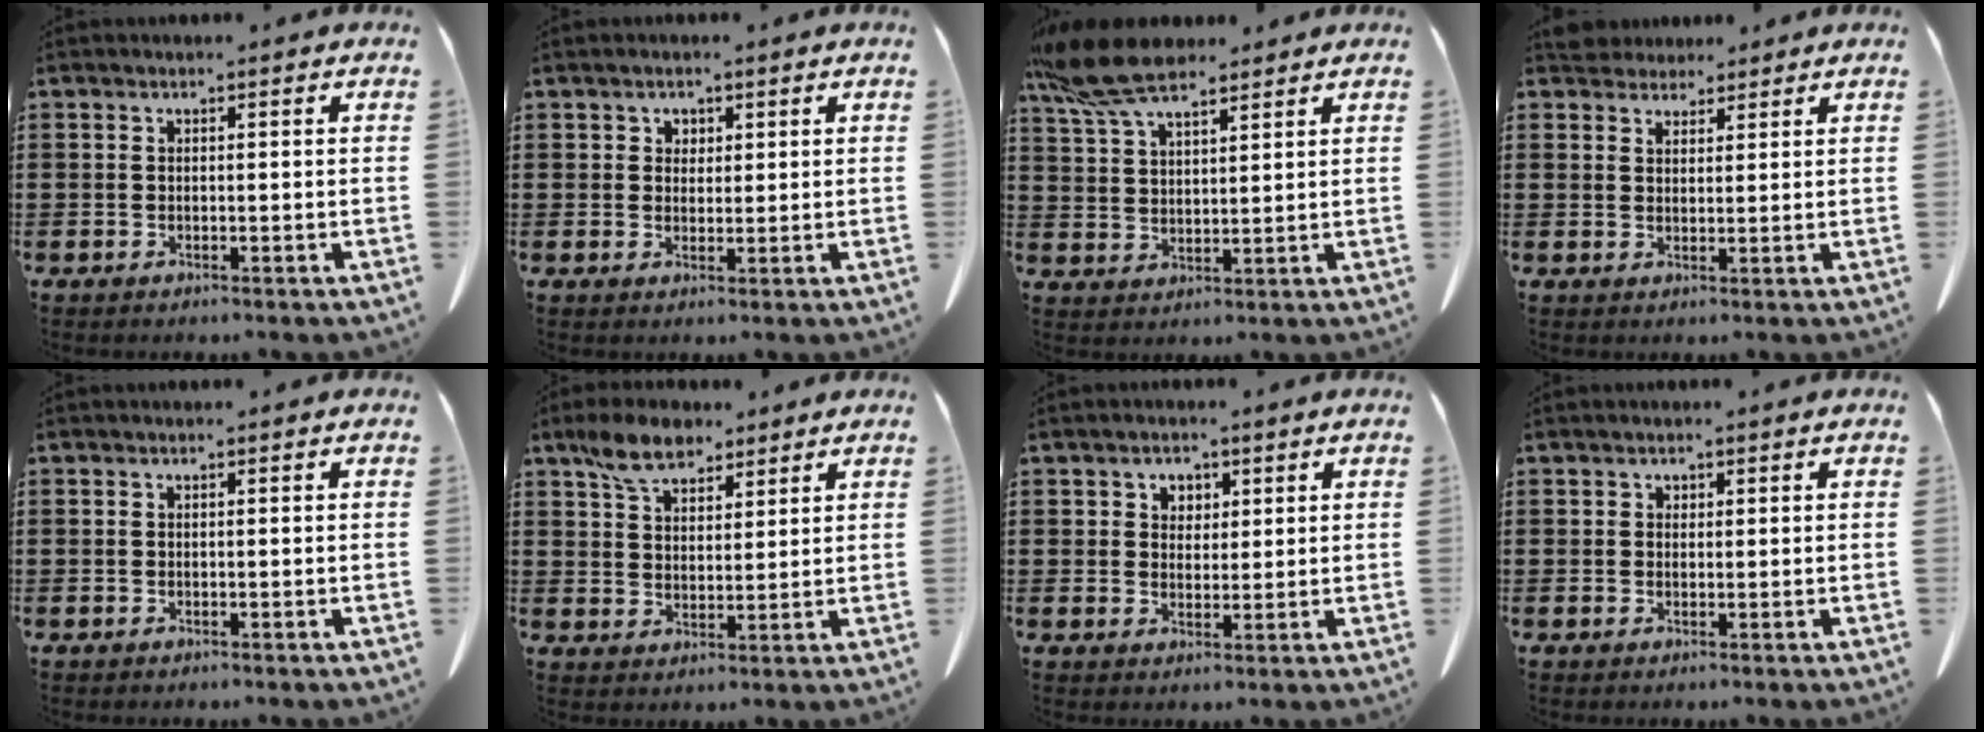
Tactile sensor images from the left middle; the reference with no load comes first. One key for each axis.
{"total": 1.8, "fx": 1.2, "fy": 1.3, "fz": 0.2, "tx": -0.002, "ty": 0.002, "tz": 0.021}
{"total": 9.7, "fx": 7.6, "fy": 2.7, "fz": 5.5, "tx": -0.141, "ty": -0.016, "tz": 0.140}
{"total": 3.3, "fx": 3.1, "fy": 1.1, "fz": 0.3, "tx": -0.006, "ty": -0.002, "tz": 0.059}
{"total": 0.0}
{"total": 7.0, "fx": 5.2, "fy": 3.4, "fz": 3.2, "tx": -0.074, "ty": 0.000, "tz": 0.097}
{"total": 2.7, "fx": 1.6, "fy": 2.1, "fz": 0.5, "tx": -0.012, "ty": 0.007, "tz": 0.026}
{"total": 0.6, "fx": 0.4, "fy": 0.4, "fz": 0.1, "tx": -0.005, "ty": 0.000, "tz": 0.010}